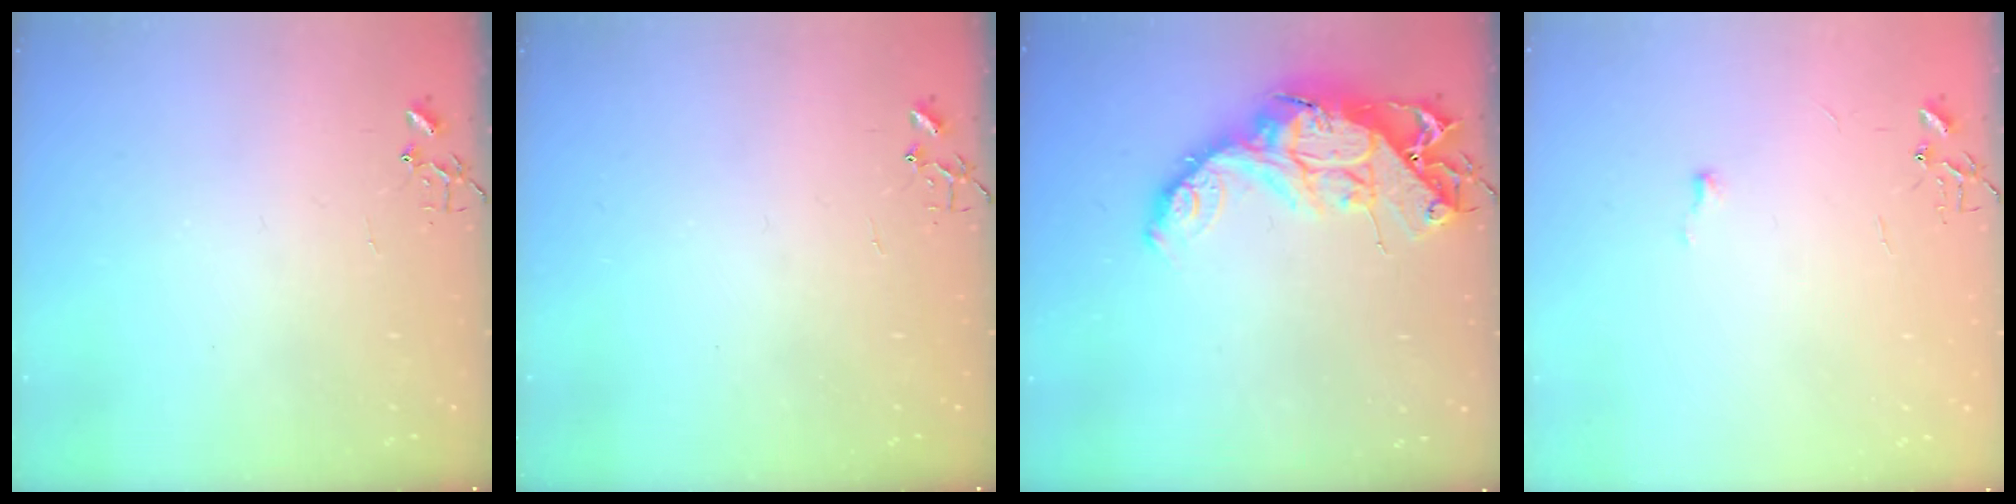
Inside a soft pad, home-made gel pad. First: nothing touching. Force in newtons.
{"total": 0.0}
{"total": 18.5, "press": 18.5, "slide": 1.3}
{"total": 3.5, "press": 3.5, "slide": 0.5}